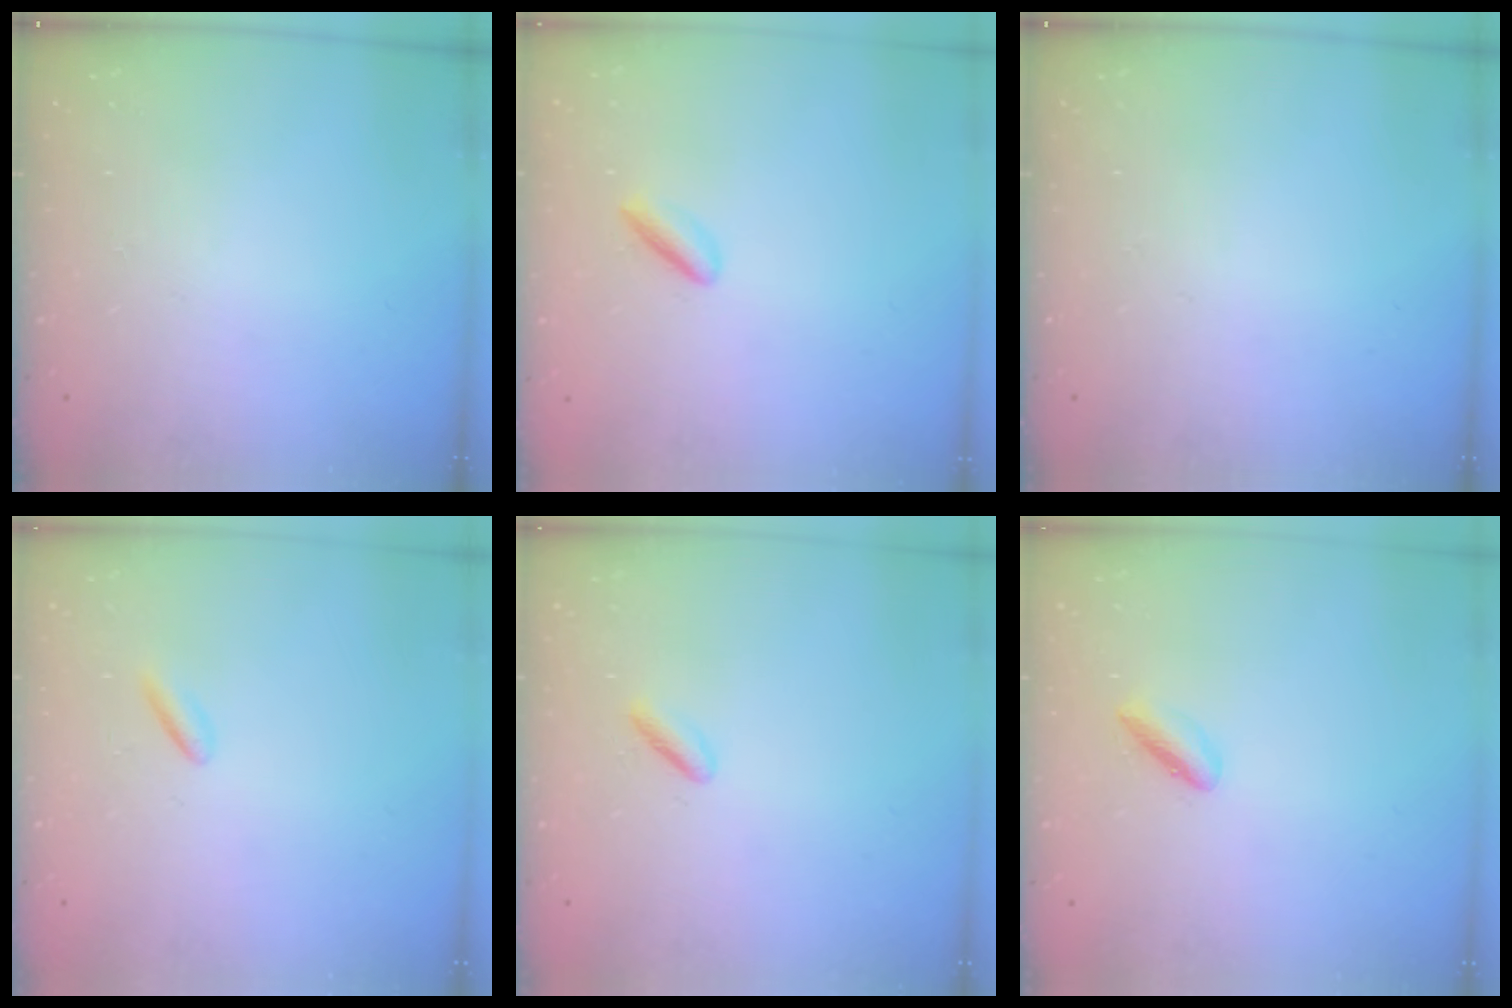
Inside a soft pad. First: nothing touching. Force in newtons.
{"total": 2.3, "press": 2.2, "slide": 0.3}
{"total": 0.0}
{"total": 0.6, "press": 0.2, "slide": 0.5}
{"total": 1.1, "press": 0.9, "slide": 0.7}
{"total": 2.0, "press": 2.0, "slide": 0.5}